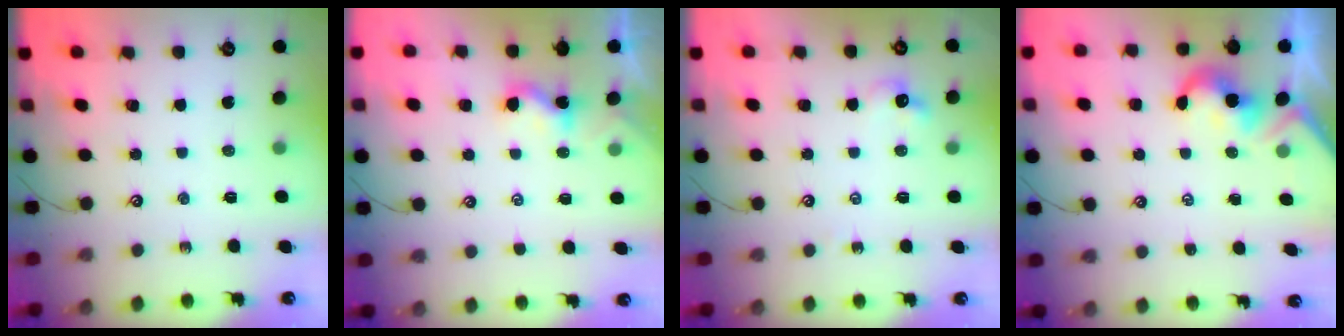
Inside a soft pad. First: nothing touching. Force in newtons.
{"total": 1.9, "press": 1.9, "slide": 0.2}
{"total": 6.3, "press": 6.3, "slide": 0.8}
{"total": 2.1, "press": 2.0, "slide": 0.5}